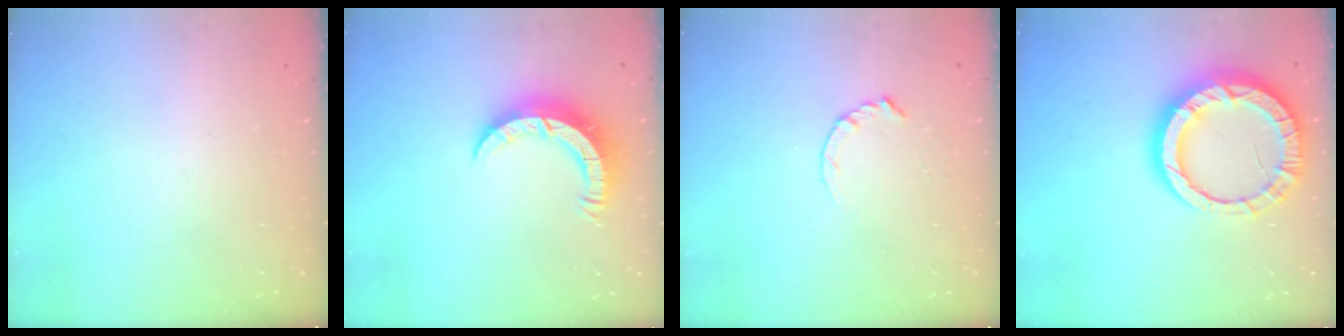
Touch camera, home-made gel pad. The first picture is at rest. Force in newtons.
{"total": 7.8, "press": 7.7, "slide": 0.8}
{"total": 2.8, "press": 2.8, "slide": 0.4}
{"total": 17.0, "press": 16.9, "slide": 1.6}